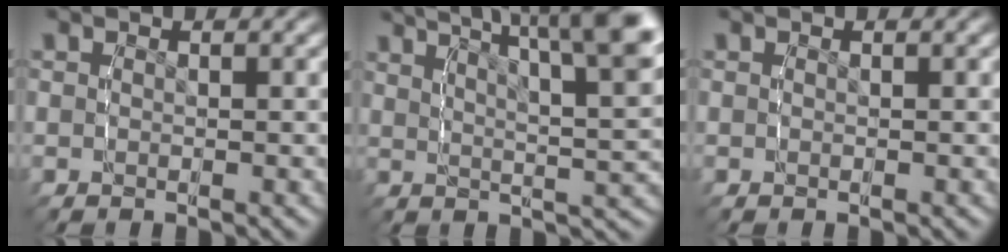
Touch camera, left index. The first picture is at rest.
{"total": 9.5, "force": [5.4, 3.4, 7.1], "torque": [-0.081, 0.001, 0.075]}
{"total": 0.0}